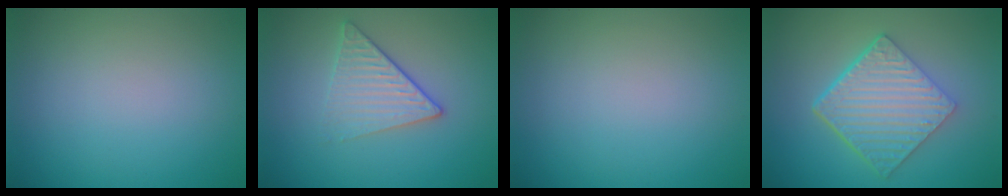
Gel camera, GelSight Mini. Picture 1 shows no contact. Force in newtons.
{"total": 3.2, "press": 2.8, "slide": 1.6}
{"total": 0.0}
{"total": 6.9, "press": 4.6, "slide": 5.1}